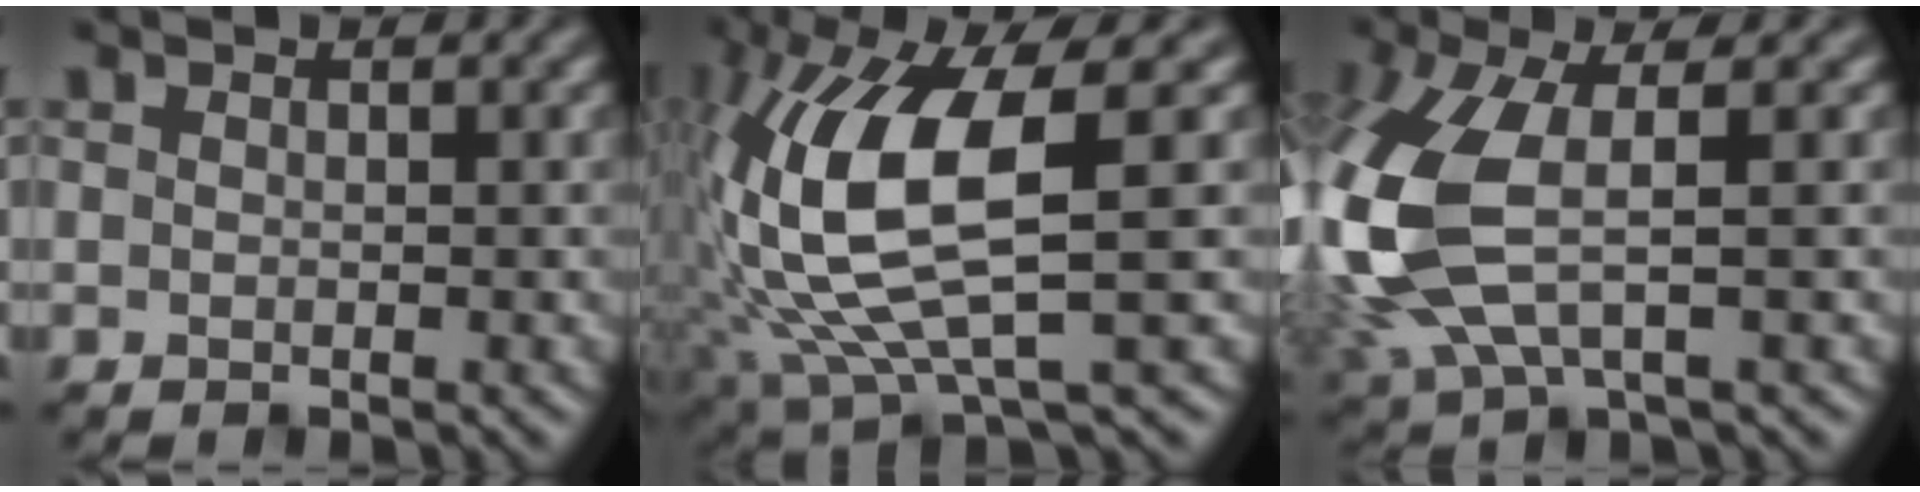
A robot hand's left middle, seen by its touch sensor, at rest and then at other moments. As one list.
[{"total": 10.5, "force": [1.2, 3.7, 9.8], "torque": [-0.208, -0.013, 0.027]}, {"total": 9.7, "force": [0.3, 4.5, 8.6], "torque": [-0.243, -0.012, 0.007]}]